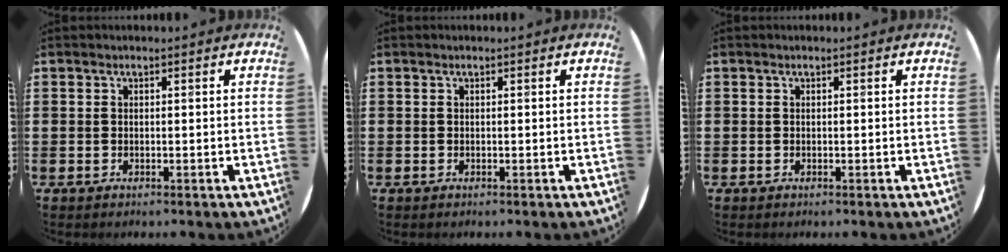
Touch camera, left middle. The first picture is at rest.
{"total": 0.0}
{"total": 0.0}